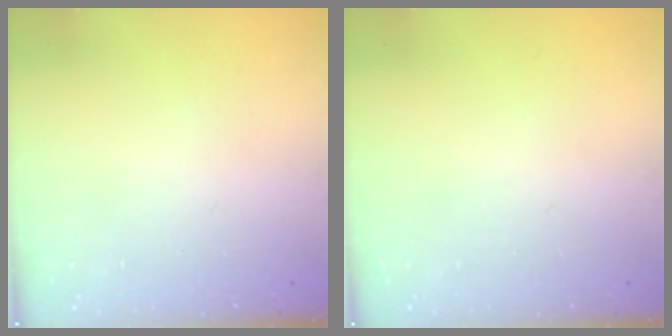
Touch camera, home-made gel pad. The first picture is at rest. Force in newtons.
{"total": 0.0}